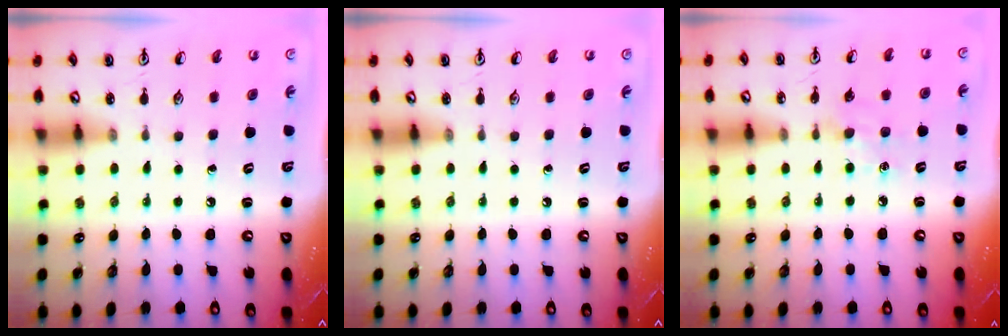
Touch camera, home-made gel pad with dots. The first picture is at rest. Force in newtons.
{"total": 0.0}
{"total": 6.1, "press": 6.0, "slide": 0.9}